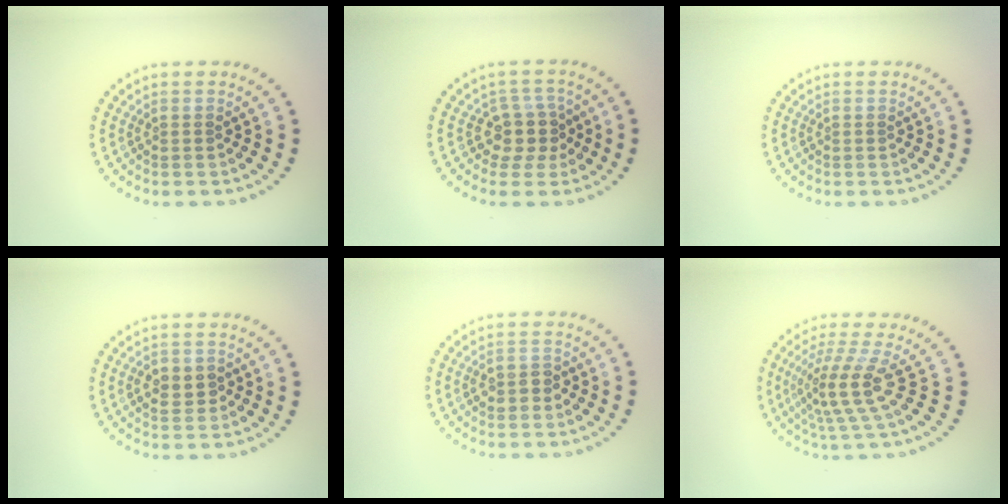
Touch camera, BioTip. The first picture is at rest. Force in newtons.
{"total": 2.9, "press": 2.3, "slide": 1.7}
{"total": 0.0}
{"total": 2.3, "press": 2.3, "slide": 0.3}
{"total": 1.6, "press": 1.6, "slide": 0.2}
{"total": 4.2, "press": 2.9, "slide": 3.0}